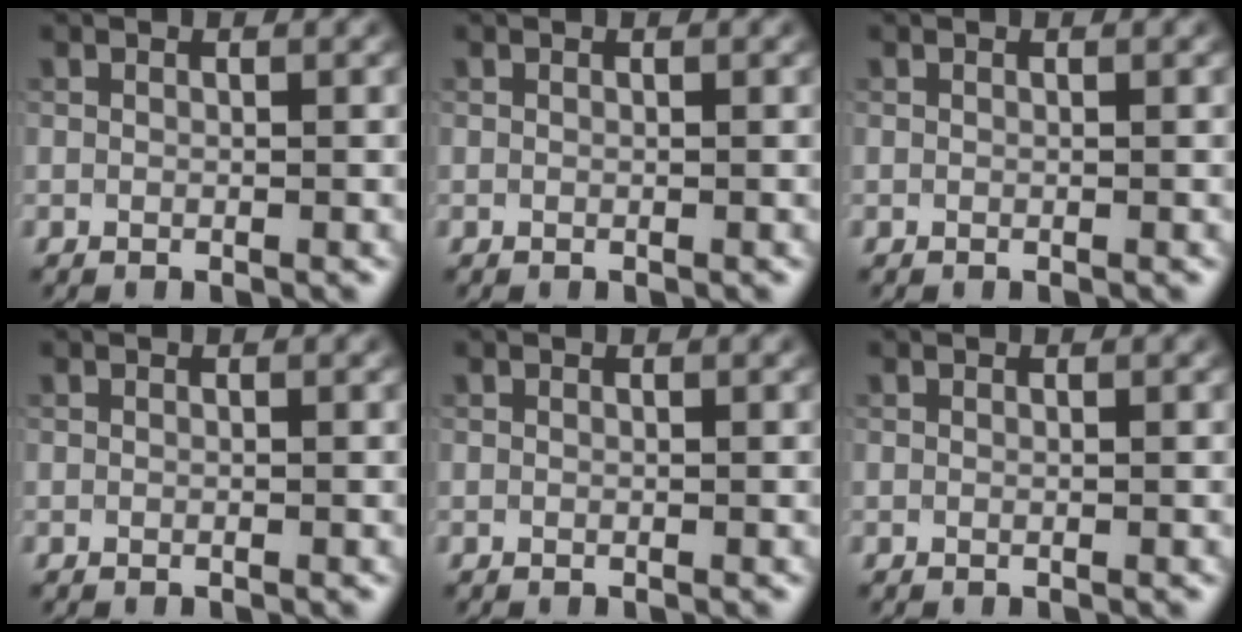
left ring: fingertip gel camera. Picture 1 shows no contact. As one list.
[{"total": 0.0}, {"total": 0.0}, {"total": 0.0}, {"total": 0.0}, {"total": 0.0}]